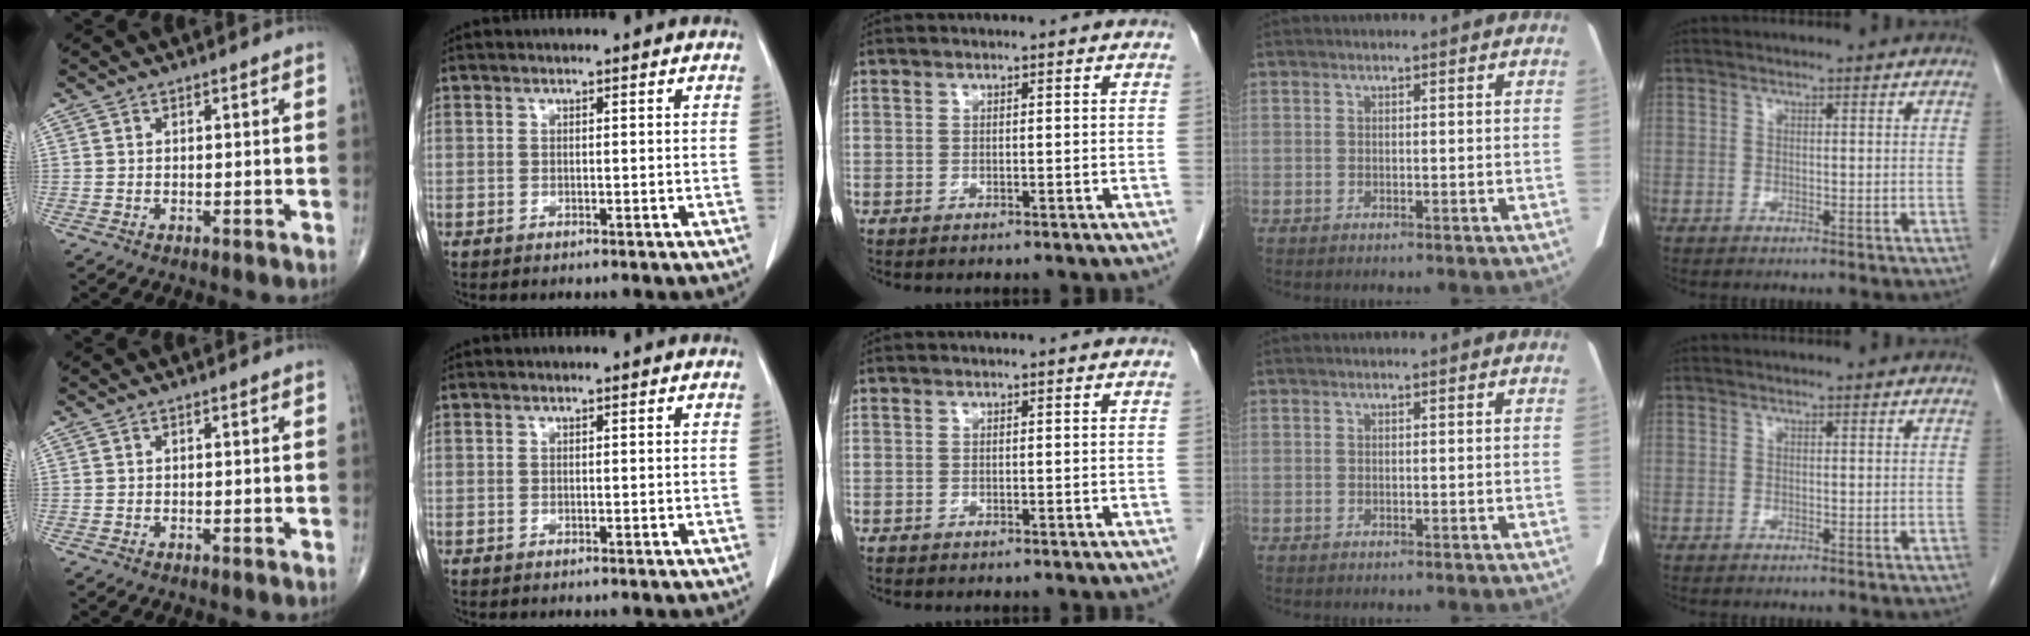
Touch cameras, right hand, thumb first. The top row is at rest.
{}